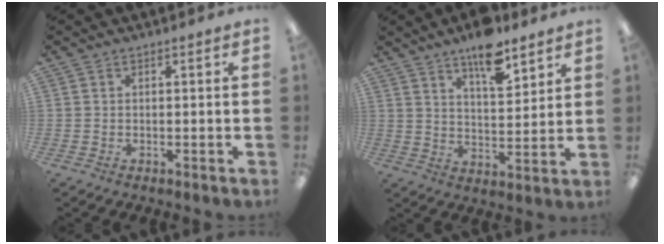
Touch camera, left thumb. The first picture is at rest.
{"total": 11.3, "force": [8.4, 4.2, 6.3], "torque": [-0.088, -0.049, 0.143]}